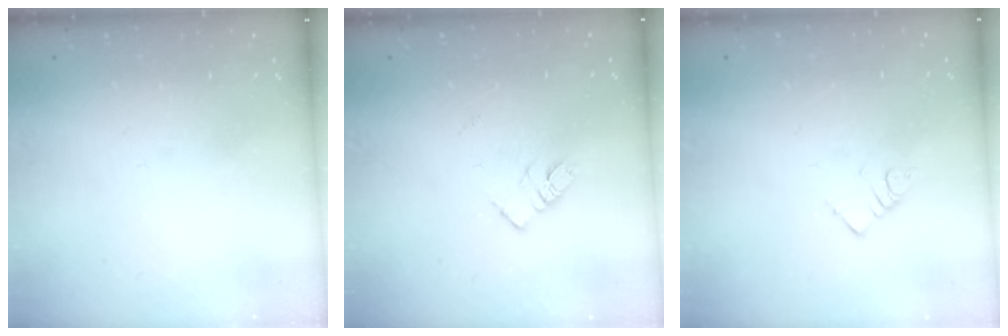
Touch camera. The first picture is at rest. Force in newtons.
{"total": 5.5, "press": 5.4, "slide": 0.5}
{"total": 3.2, "press": 3.1, "slide": 0.5}